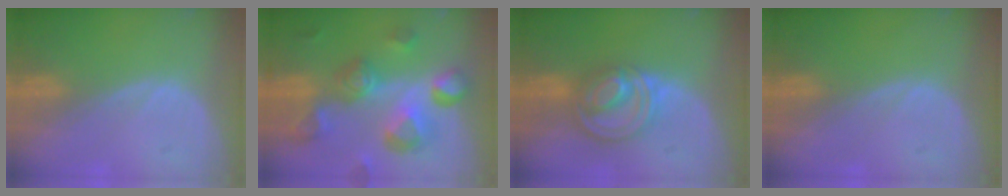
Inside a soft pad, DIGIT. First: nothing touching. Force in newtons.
{"total": 11.0, "press": 9.8, "slide": 4.9}
{"total": 7.9, "press": 6.8, "slide": 3.9}
{"total": 0.0}